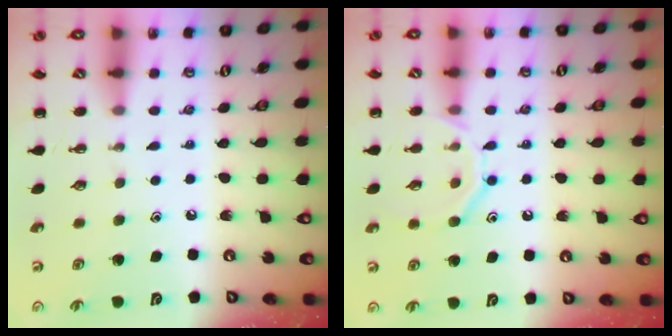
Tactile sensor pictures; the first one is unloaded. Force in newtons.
{"total": 10.6, "press": 10.5, "slide": 1.5}